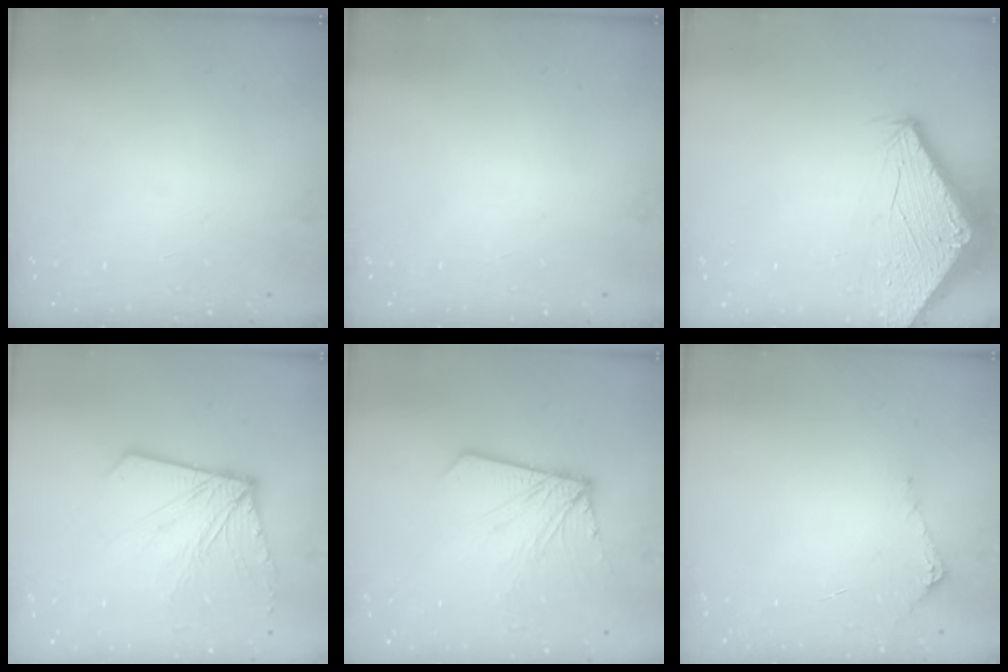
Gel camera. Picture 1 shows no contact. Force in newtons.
{"total": 0.0}
{"total": 2.7, "press": 2.7, "slide": 0.1}
{"total": 10.6, "press": 10.5, "slide": 1.4}
{"total": 8.6, "press": 8.5, "slide": 1.0}
{"total": 5.1, "press": 5.0, "slide": 0.7}